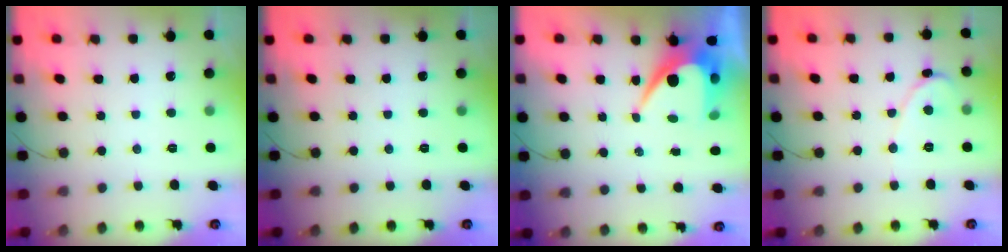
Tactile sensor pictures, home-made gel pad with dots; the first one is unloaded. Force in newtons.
{"total": 0.0}
{"total": 9.1, "press": 9.1, "slide": 0.7}
{"total": 1.6, "press": 1.6, "slide": 0.0}